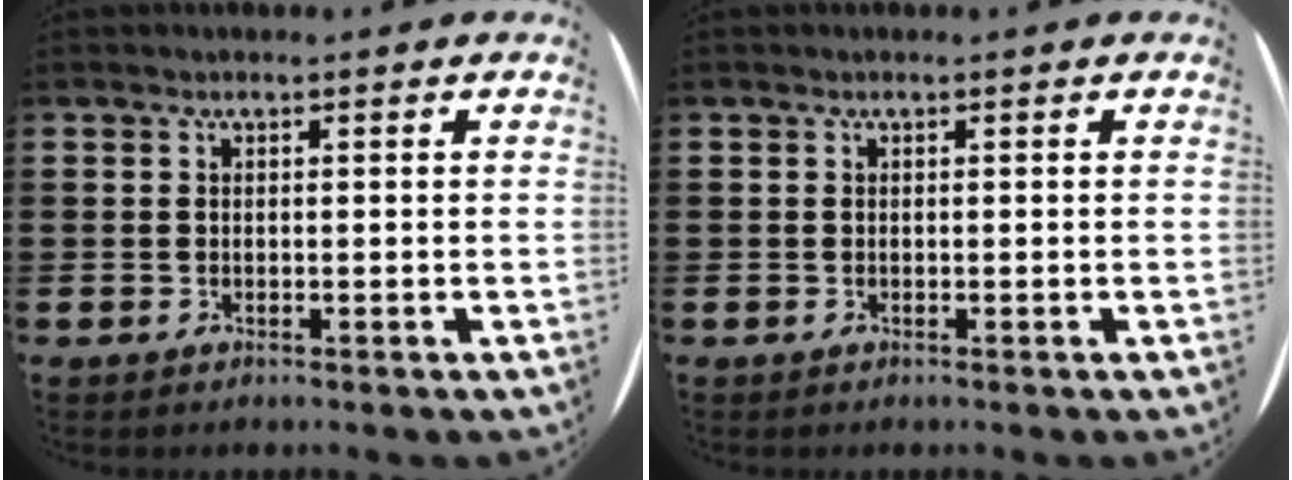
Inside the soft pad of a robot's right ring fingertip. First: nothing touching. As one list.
[{"total": 0.0}]